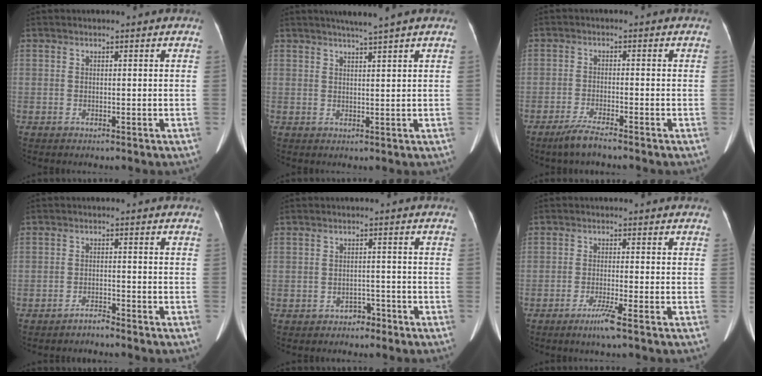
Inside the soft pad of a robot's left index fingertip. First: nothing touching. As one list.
[{"total": 3.8, "force": [3.0, -1.0, 2.0], "torque": [-0.028, 0.003, 0.049]}, {"total": 3.8, "force": [-3.2, 0.0, 2.1], "torque": [-0.053, -0.011, -0.064]}, {"total": 1.8, "force": [-1.8, -0.2, 0.2], "torque": [-0.004, -0.005, -0.029]}, {"total": 2.1, "force": [-1.7, 1.2, 0.4], "torque": [-0.010, 0.004, -0.023]}, {"total": 3.4, "force": [-2.2, -0.6, 2.5], "torque": [-0.054, -0.010, -0.043]}]